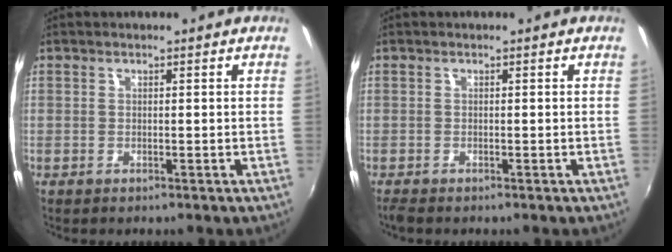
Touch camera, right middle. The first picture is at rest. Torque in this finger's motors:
{"motor_torque": [0.38, -0.40, 0.06, 0.00]}